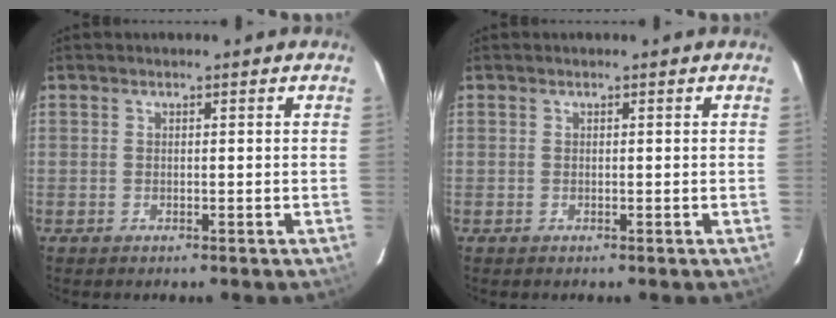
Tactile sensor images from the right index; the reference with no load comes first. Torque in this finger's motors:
{"motor_torque": [0.17, 0.19, 0.05, 0.01]}